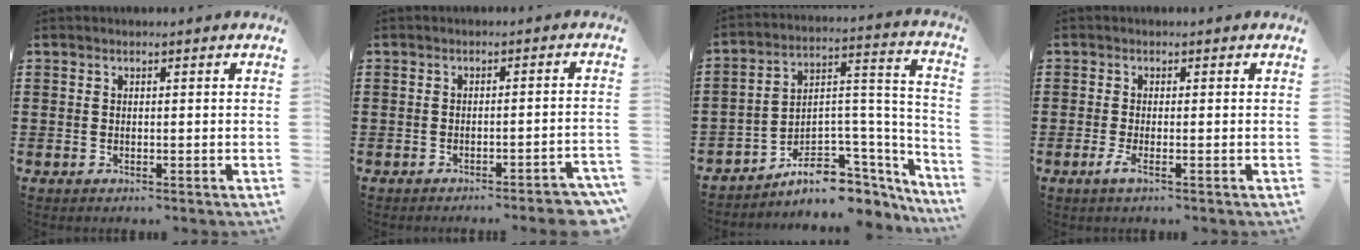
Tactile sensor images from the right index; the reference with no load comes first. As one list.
[{"total": 2.7, "force": [-2.4, -0.3, 1.2], "torque": [-0.021, -0.004, -0.048]}, {"total": 7.1, "force": [-5.1, 4.1, 2.8], "torque": [-0.056, -0.001, -0.090]}, {"total": 2.1, "force": [-0.9, 0.2, 1.8], "torque": [-0.054, -0.014, -0.023]}]